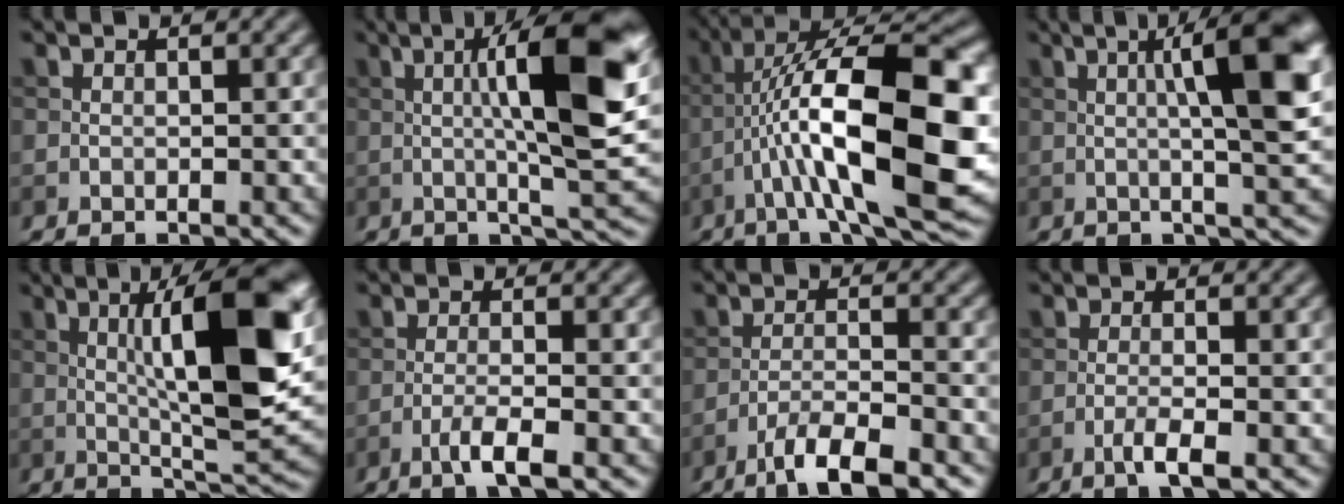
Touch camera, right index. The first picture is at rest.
{"total": 11.7, "force": [1.7, 2.4, 11.3], "torque": [-0.163, 0.009, 0.026]}
{"total": 15.5, "force": [-2.3, 4.8, 14.6], "torque": [-0.236, 0.026, -0.037]}
{"total": 9.4, "force": [1.6, 1.8, 9.1], "torque": [-0.116, 0.017, 0.021]}
{"total": 11.6, "force": [1.9, 2.6, 11.1], "torque": [-0.159, 0.006, 0.030]}
{"total": 3.1, "force": [-1.5, 0.5, 2.7], "torque": [-0.046, 0.007, -0.036]}
{"total": 5.8, "force": [-4.1, 1.1, 4.0], "torque": [-0.069, 0.001, -0.074]}
{"total": 2.7, "force": [-1.2, 0.5, 2.4], "torque": [-0.041, 0.005, -0.028]}